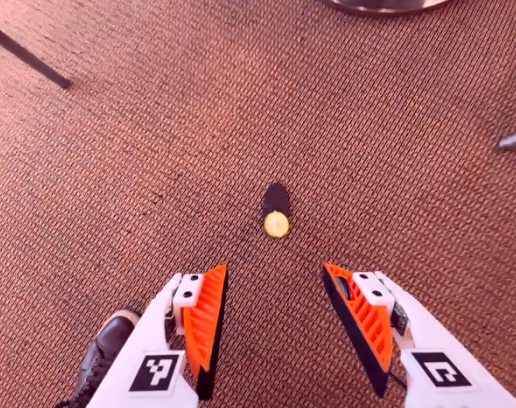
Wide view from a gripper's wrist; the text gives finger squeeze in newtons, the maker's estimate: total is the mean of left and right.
{"total": 0.0}